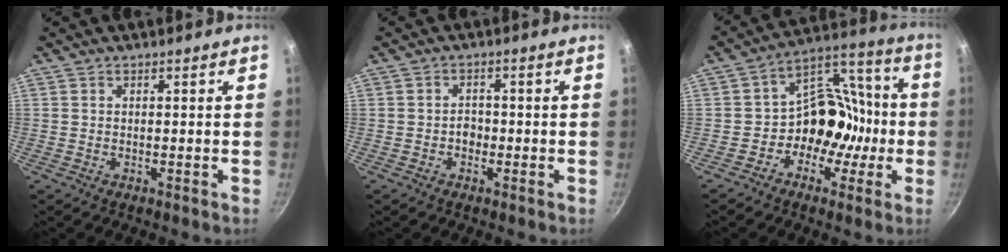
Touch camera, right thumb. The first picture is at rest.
{"total": 2.2, "force": [-0.8, 1.7, 1.1], "torque": [-0.003, 0.011, -0.014]}
{"total": 13.2, "force": [-3.2, 10.7, 7.1], "torque": [-0.041, 0.073, -0.064]}